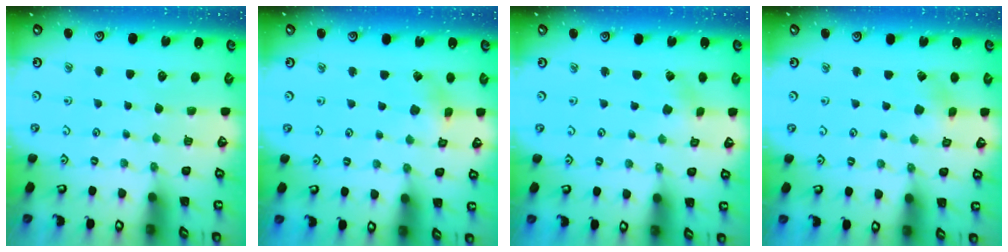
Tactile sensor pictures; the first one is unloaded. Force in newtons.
{"total": 2.5, "press": 2.5, "slide": 0.3}
{"total": 0.8, "press": 0.8, "slide": 0.1}
{"total": 2.1, "press": 2.1, "slide": 0.2}